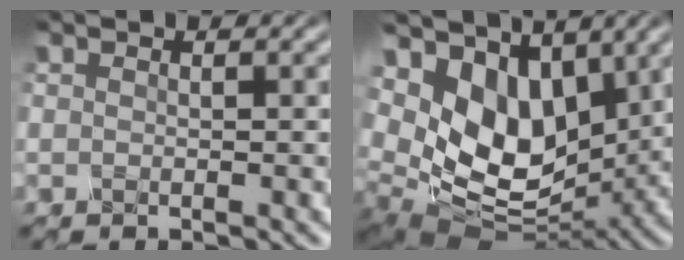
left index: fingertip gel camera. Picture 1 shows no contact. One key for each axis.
{"total": 9.9, "fx": 3.2, "fy": 6.4, "fz": 6.9, "tx": -0.148, "ty": -0.007, "tz": 0.058}